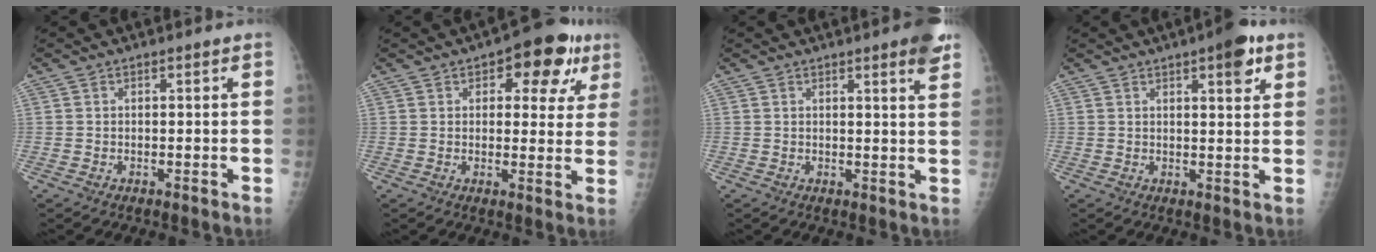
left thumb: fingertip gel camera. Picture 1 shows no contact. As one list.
[{"total": 12.0, "force": [5.8, 6.1, 8.6], "torque": [-0.057, -0.007, 0.068]}, {"total": 7.0, "force": [4.7, -0.1, 5.3], "torque": [-0.066, -0.023, 0.053]}, {"total": 6.8, "force": [3.8, 2.1, 5.3], "torque": [-0.057, -0.013, 0.046]}]